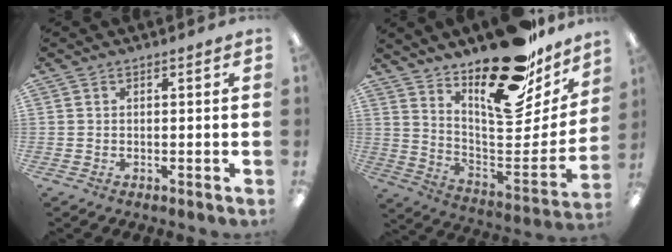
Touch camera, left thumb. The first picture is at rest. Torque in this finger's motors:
{"motor_torque": [0.78, 0.58, 1.12, -1.65, 0.17]}